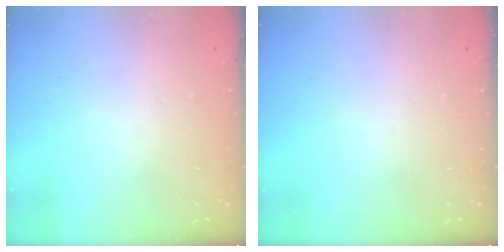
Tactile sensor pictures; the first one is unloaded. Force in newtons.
{"total": 0.0}